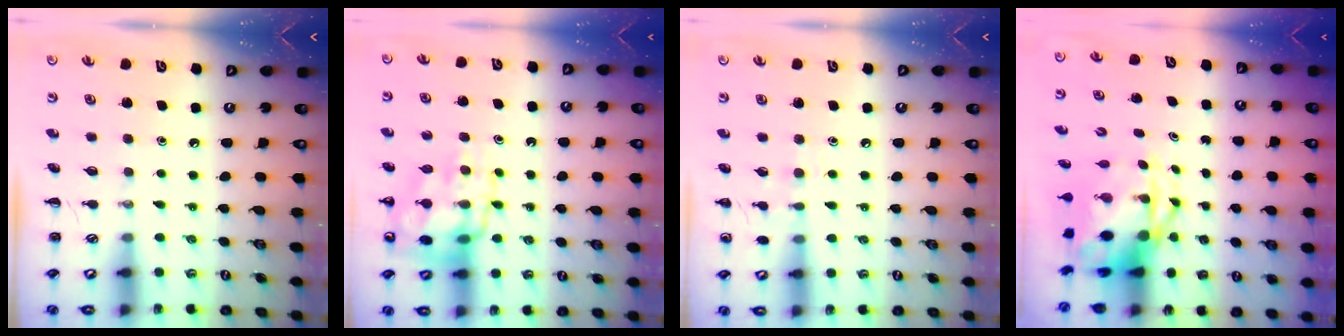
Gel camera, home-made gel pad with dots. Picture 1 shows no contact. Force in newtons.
{"total": 13.6, "press": 13.5, "slide": 1.8}
{"total": 6.3, "press": 6.0, "slide": 2.0}
{"total": 6.0, "press": 5.9, "slide": 1.4}